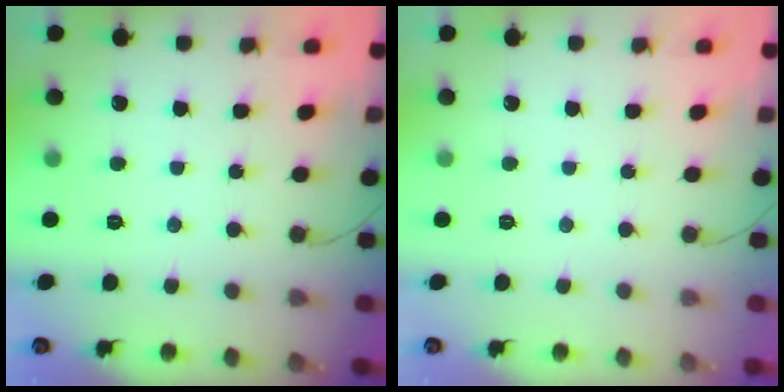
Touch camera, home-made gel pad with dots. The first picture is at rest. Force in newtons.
{"total": 0.0}